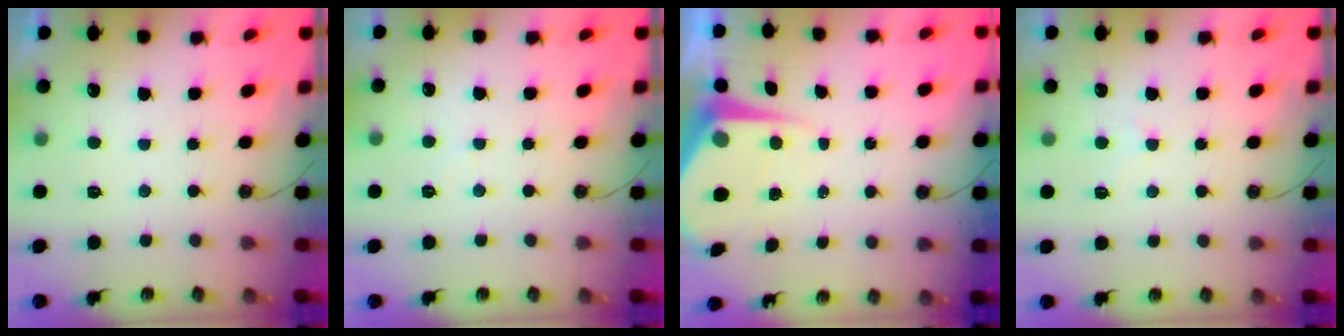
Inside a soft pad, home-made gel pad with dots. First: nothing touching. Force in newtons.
{"total": 3.3, "press": 3.2, "slide": 0.6}
{"total": 7.2, "press": 7.2, "slide": 0.6}
{"total": 6.7, "press": 6.7, "slide": 0.8}